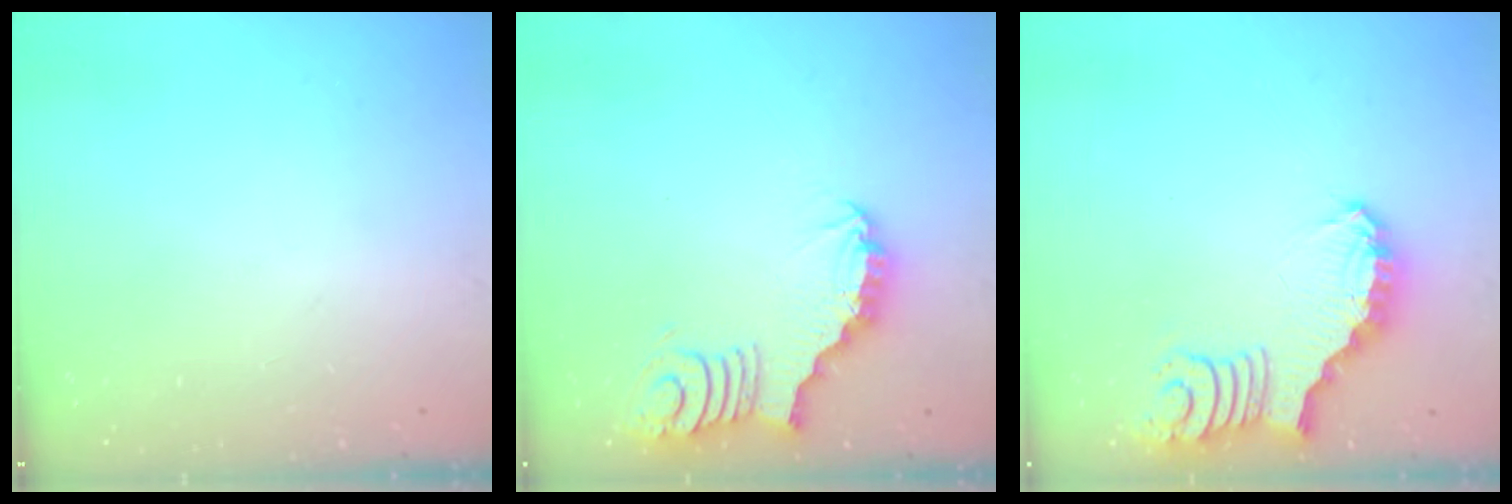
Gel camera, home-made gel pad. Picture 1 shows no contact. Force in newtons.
{"total": 3.4, "press": 3.4, "slide": 0.7}
{"total": 3.2, "press": 3.1, "slide": 0.6}